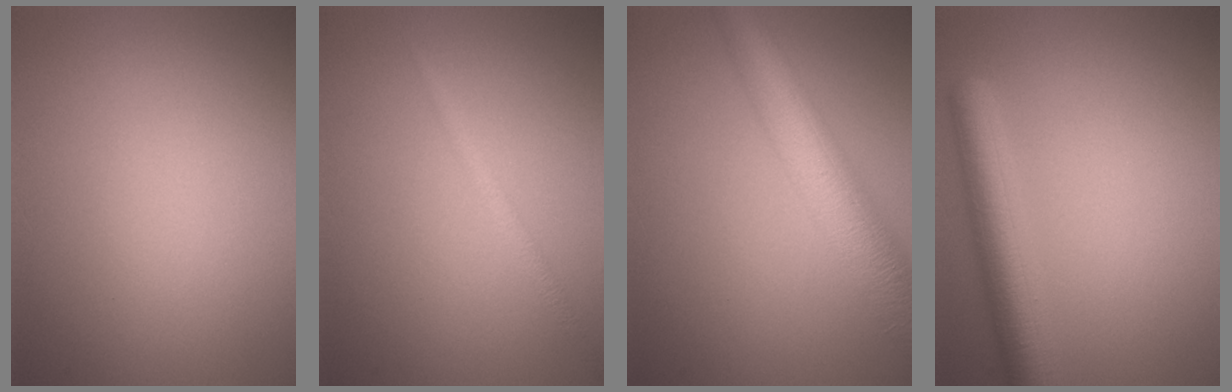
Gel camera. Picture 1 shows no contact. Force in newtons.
{"total": 1.4, "press": 1.4, "slide": 0.1}
{"total": 7.9, "press": 7.9, "slide": 0.4}
{"total": 5.2, "press": 5.2, "slide": 0.2}